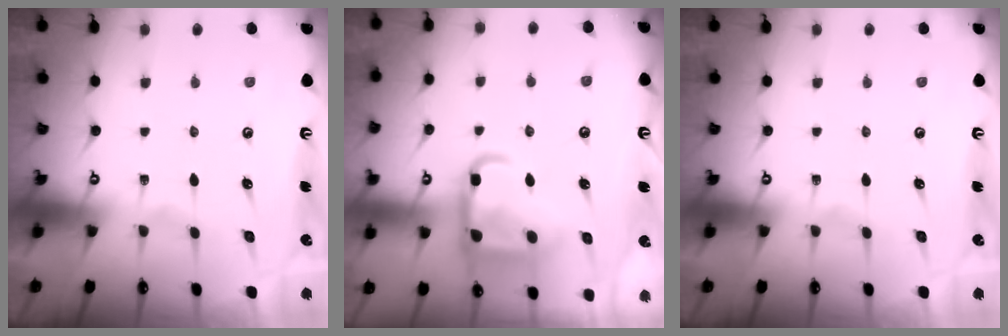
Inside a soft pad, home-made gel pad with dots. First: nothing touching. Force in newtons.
{"total": 16.1, "press": 16.0, "slide": 1.5}
{"total": 0.0}